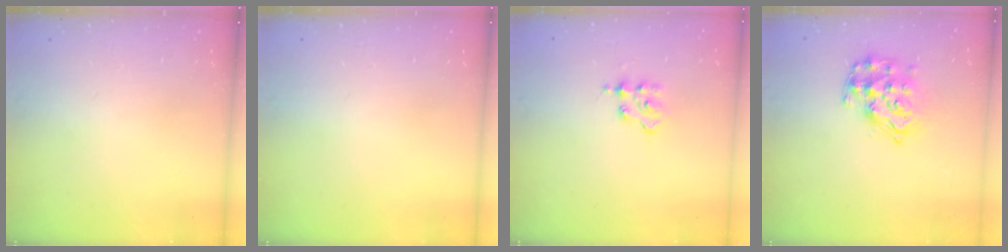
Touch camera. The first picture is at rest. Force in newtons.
{"total": 0.0}
{"total": 2.3, "press": 2.3, "slide": 0.3}
{"total": 15.5, "press": 15.5, "slide": 1.1}